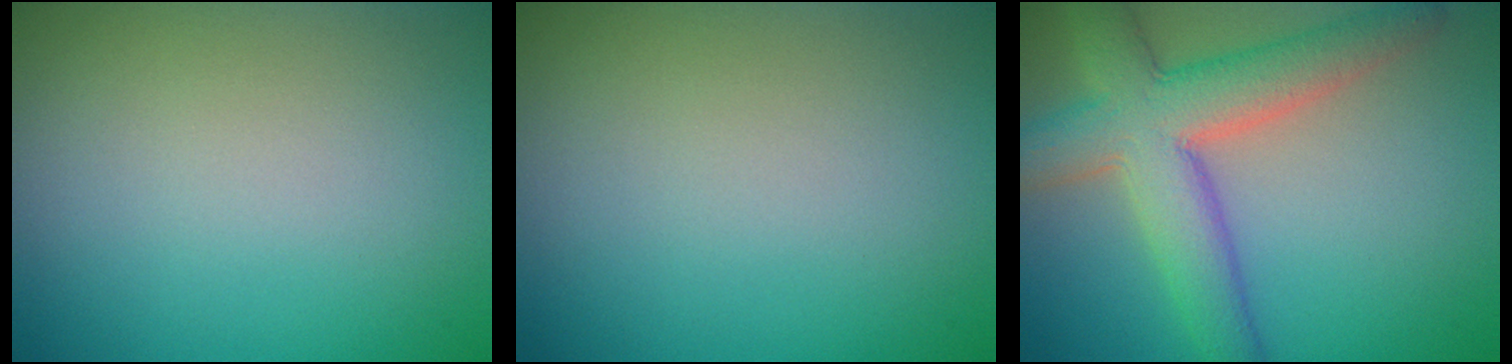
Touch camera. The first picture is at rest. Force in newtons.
{"total": 0.0}
{"total": 7.5, "press": 7.5, "slide": 0.4}